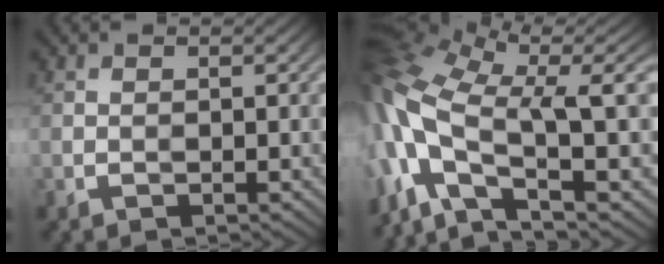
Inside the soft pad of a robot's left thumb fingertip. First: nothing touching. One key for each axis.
{"total": 15.0, "fx": -1.6, "fy": 6.0, "fz": 13.7, "tx": -0.310, "ty": -0.001, "tz": -0.023}